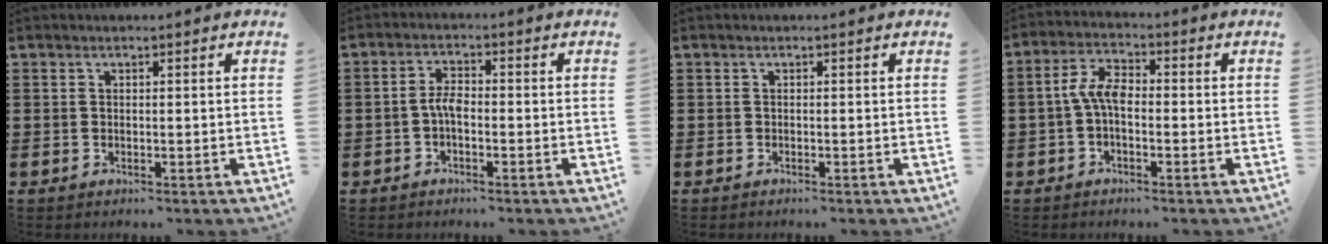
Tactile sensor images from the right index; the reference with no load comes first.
{"total": 2.8, "force": [-0.8, 1.2, 2.4], "torque": [-0.055, 0.000, -0.018]}
{"total": 0.0}
{"total": 4.8, "force": [-0.7, 2.2, 4.2], "torque": [-0.101, 0.000, -0.019]}